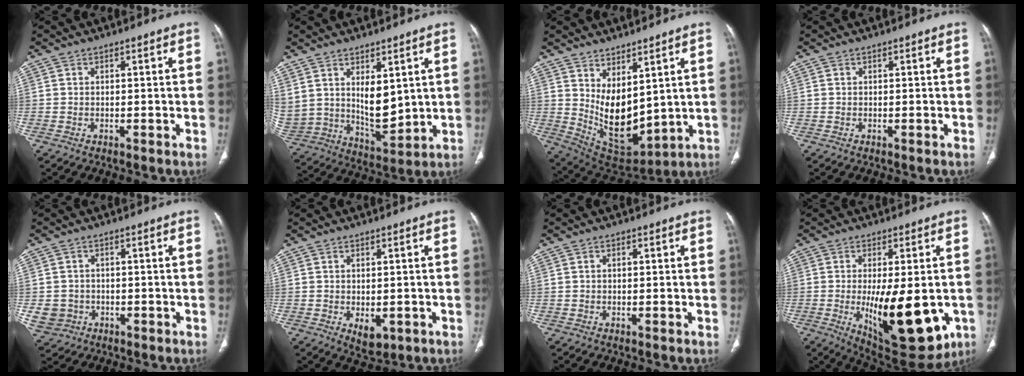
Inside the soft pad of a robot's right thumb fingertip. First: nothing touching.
{"total": 14.7, "force": [4.6, 8.2, 11.3], "torque": [-0.204, -0.036, 0.112]}
{"total": 13.0, "force": [3.7, 6.8, 10.5], "torque": [-0.153, -0.046, 0.098]}
{"total": 0.0}
{"total": 5.1, "force": [-1.1, 4.8, 1.5], "torque": [-0.020, 0.008, -0.011]}
{"total": 4.3, "force": [-1.1, 2.6, 3.2], "torque": [-0.038, -0.005, -0.001]}
{"total": 0.6, "force": [0.1, 0.4, 0.5], "torque": [-0.010, 0.002, 0.003]}
{"total": 18.5, "force": [-3.9, 7.4, 16.5], "torque": [-0.226, -0.022, -0.032]}